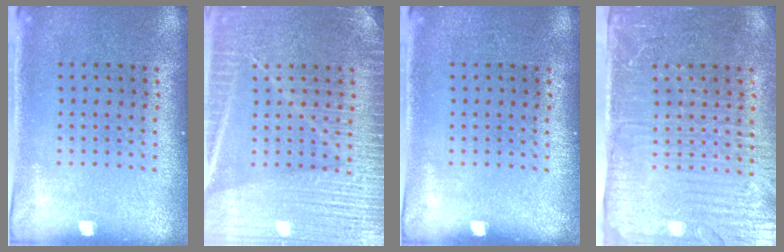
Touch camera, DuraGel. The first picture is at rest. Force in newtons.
{"total": 6.5, "press": 6.4, "slide": 0.8}
{"total": 0.0}
{"total": 4.2, "press": 3.6, "slide": 2.1}